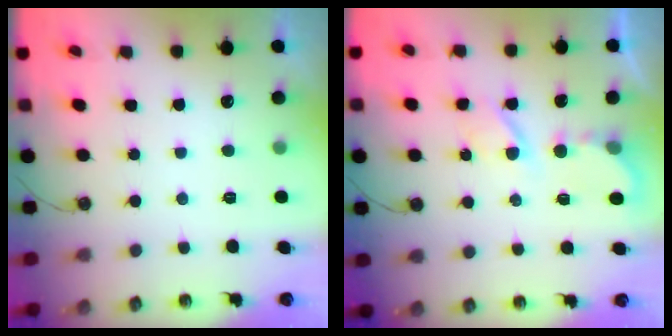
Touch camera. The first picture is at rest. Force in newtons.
{"total": 5.7, "press": 5.7, "slide": 0.1}